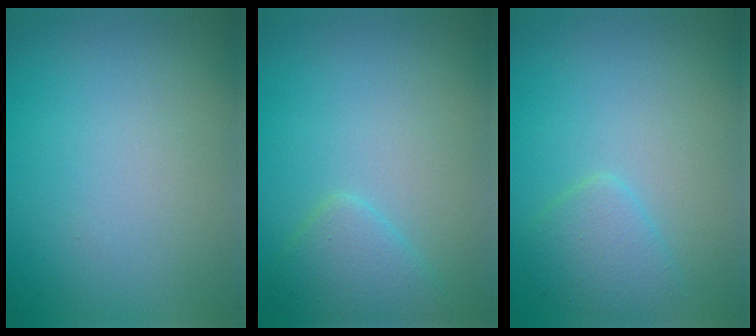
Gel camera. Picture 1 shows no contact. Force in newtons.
{"total": 2.4, "press": 2.4, "slide": 0.1}
{"total": 2.3, "press": 2.3, "slide": 0.1}